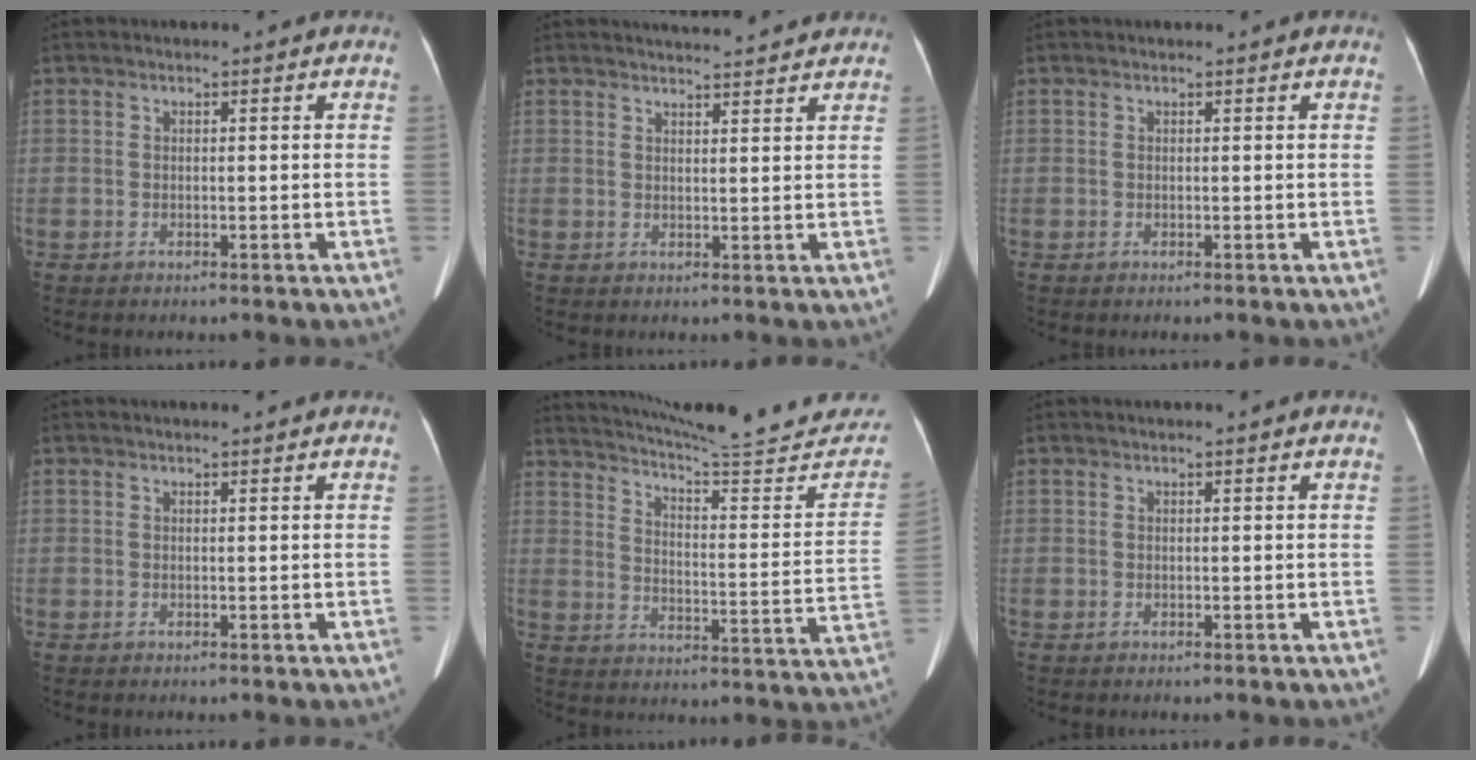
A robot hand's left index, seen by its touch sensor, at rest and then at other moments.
{"total": 6.7, "force": [6.4, 0.6, 1.8], "torque": [-0.028, 0.017, 0.077]}
{"total": 0.7, "force": [0.7, 0.0, 0.2], "torque": [-0.006, 0.004, 0.011]}
{"total": 1.9, "force": [1.8, 0.1, 0.6], "torque": [-0.010, 0.012, 0.023]}
{"total": 26.0, "force": [24.3, 1.3, 9.0], "torque": [-0.133, -0.089, 0.309]}
{"total": 0.8, "force": [0.7, -0.2, 0.4], "torque": [-0.009, 0.008, 0.020]}